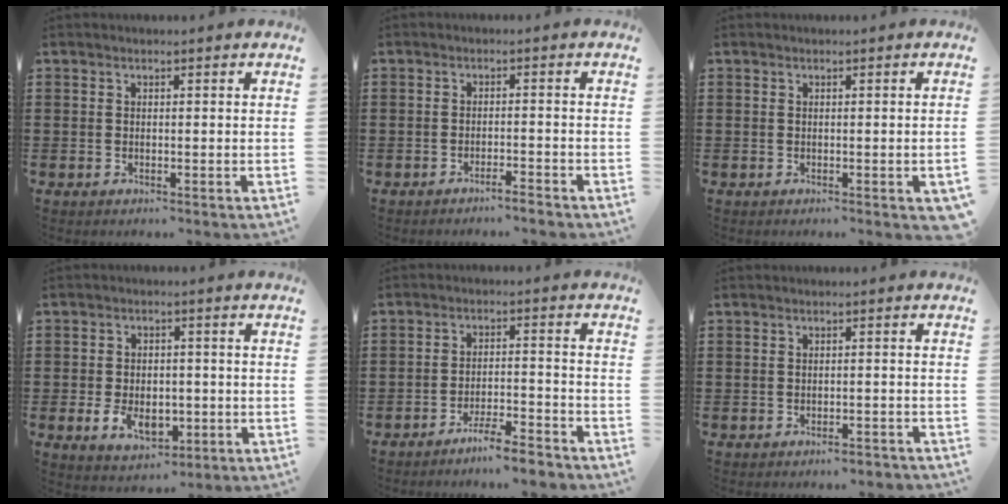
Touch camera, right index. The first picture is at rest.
{"total": 2.2, "force": [-2.0, -0.1, 0.8], "torque": [-0.016, 0.001, -0.039]}
{"total": 0.6, "force": [-0.1, 0.0, 0.6], "torque": [-0.010, -0.004, -0.001]}
{"total": 5.6, "force": [-1.5, 3.6, 4.0], "torque": [-0.077, 0.001, -0.030]}
{"total": 5.1, "force": [-4.7, 0.1, 2.0], "torque": [-0.041, -0.002, -0.091]}
{"total": 1.4, "force": [-1.3, 0.2, 0.5], "torque": [-0.013, -0.001, -0.025]}